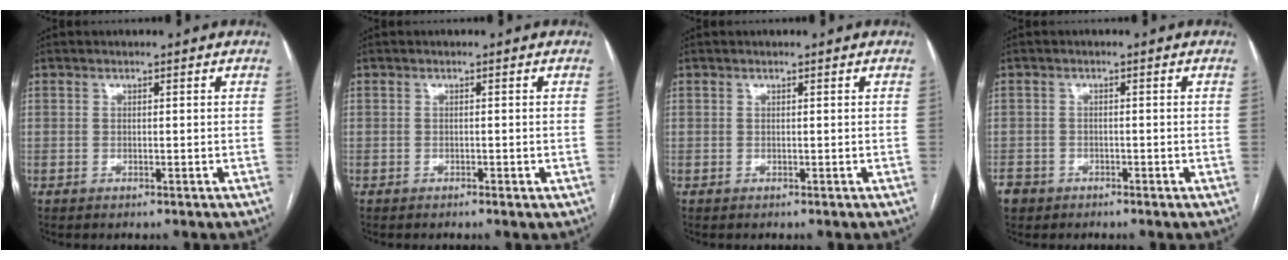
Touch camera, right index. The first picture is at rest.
{"total": 0.8, "force": [-0.5, 0.1, 0.6], "torque": [-0.009, 0.000, -0.006]}
{"total": 0.0}
{"total": 3.4, "force": [-2.2, 2.6, 0.2], "torque": [-0.004, 0.006, -0.044]}